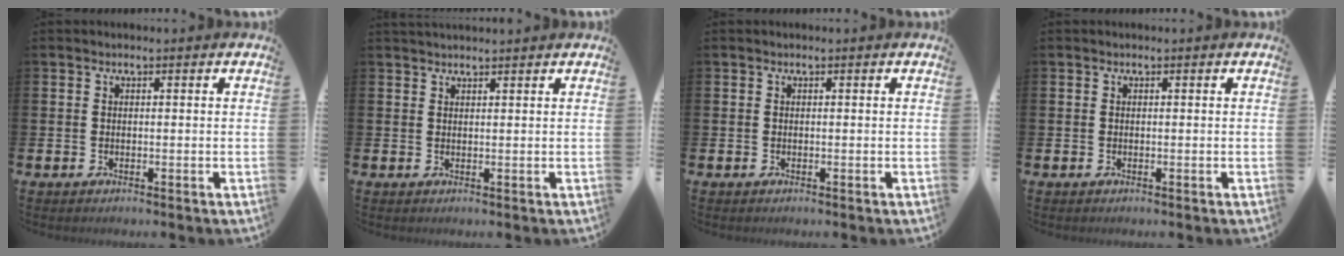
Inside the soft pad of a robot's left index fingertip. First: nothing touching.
{"total": 1.3, "force": [1.3, 0.0, 0.1], "torque": [0.008, -0.006, 0.021]}
{"total": 0.0}
{"total": 0.0}